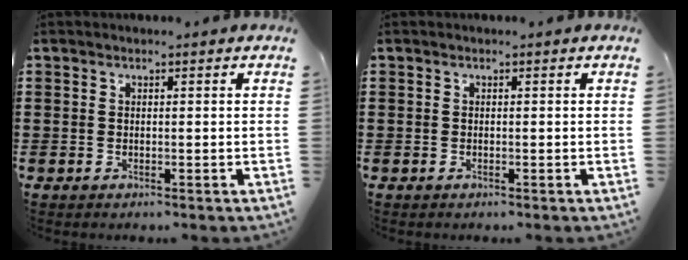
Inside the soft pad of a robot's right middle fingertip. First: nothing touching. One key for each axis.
{"total": 0.0}